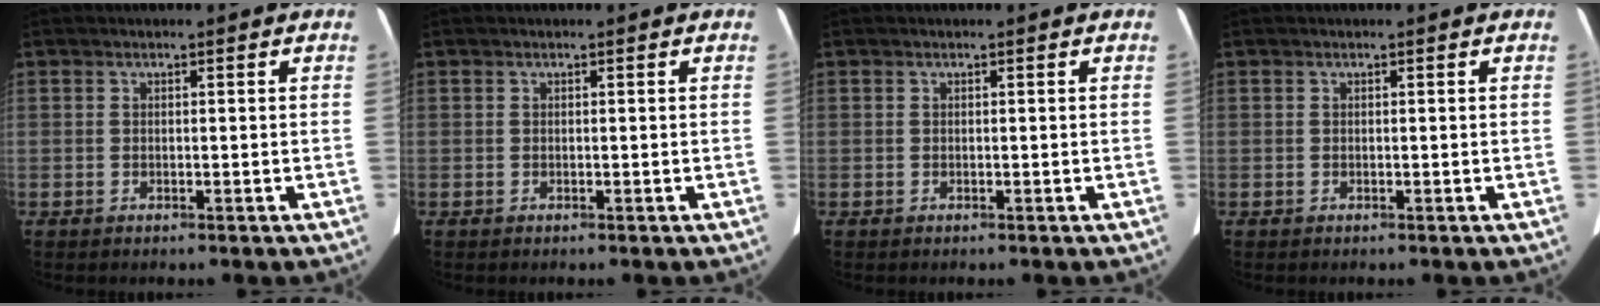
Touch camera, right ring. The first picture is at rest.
{"total": 0.0}
{"total": 0.0}
{"total": 0.0}